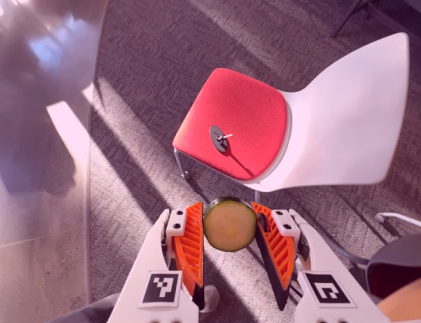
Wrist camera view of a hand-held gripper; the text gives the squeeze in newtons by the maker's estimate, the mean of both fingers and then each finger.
{"total": 7.6, "left": 8.0, "right": 7.3}